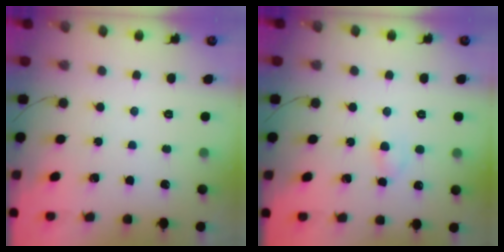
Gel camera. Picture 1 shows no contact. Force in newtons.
{"total": 2.6, "press": 2.4, "slide": 1.1}